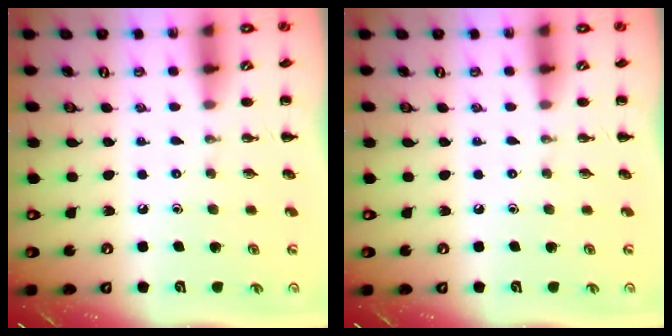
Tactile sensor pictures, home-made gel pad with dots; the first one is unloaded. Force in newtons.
{"total": 0.0}